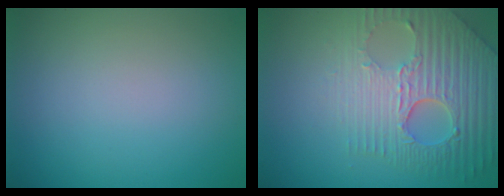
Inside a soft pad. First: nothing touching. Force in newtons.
{"total": 8.1, "press": 5.7, "slide": 5.7}